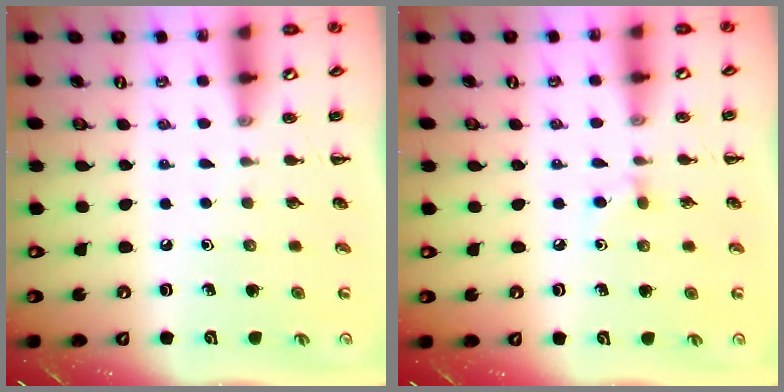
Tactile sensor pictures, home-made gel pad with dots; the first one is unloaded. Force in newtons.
{"total": 4.2, "press": 3.9, "slide": 1.7}